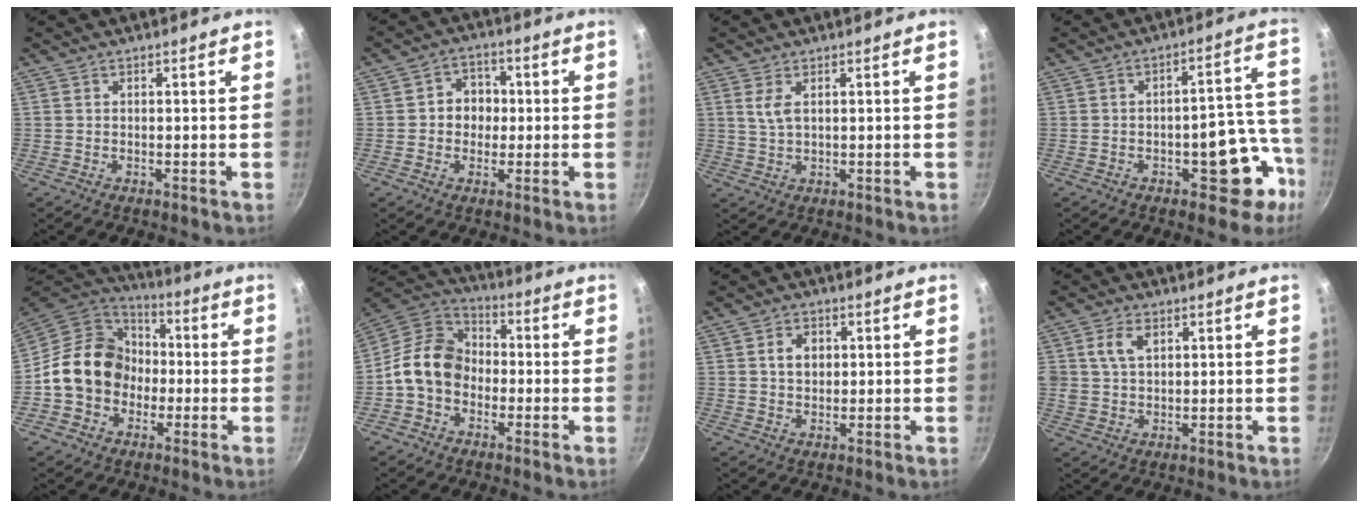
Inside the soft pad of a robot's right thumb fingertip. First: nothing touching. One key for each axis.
{"total": 6.1, "fx": -0.1, "fy": 5.4, "fz": 2.9, "tx": -0.006, "ty": 0.010, "tz": -0.008}
{"total": 3.2, "fx": 1.2, "fy": 1.5, "fz": 2.6, "tx": -0.052, "ty": -0.010, "tz": 0.027}
{"total": 11.9, "fx": -4.8, "fy": 6.5, "fz": 8.7, "tx": -0.043, "ty": 0.056, "tz": -0.051}
{"total": 16.3, "fx": -1.7, "fy": 13.9, "fz": 8.3, "tx": -0.106, "ty": 0.048, "tz": -0.040}
{"total": 12.2, "fx": -2.2, "fy": 9.7, "fz": 7.1, "tx": -0.088, "ty": 0.041, "tz": -0.063}
{"total": 4.1, "fx": 0.9, "fy": 3.2, "fz": 2.4, "tx": -0.021, "ty": 0.003, "tz": 0.015}
{"total": 5.7, "fx": 2.1, "fy": 3.9, "fz": 3.5, "tx": -0.055, "ty": -0.004, "tz": 0.040}